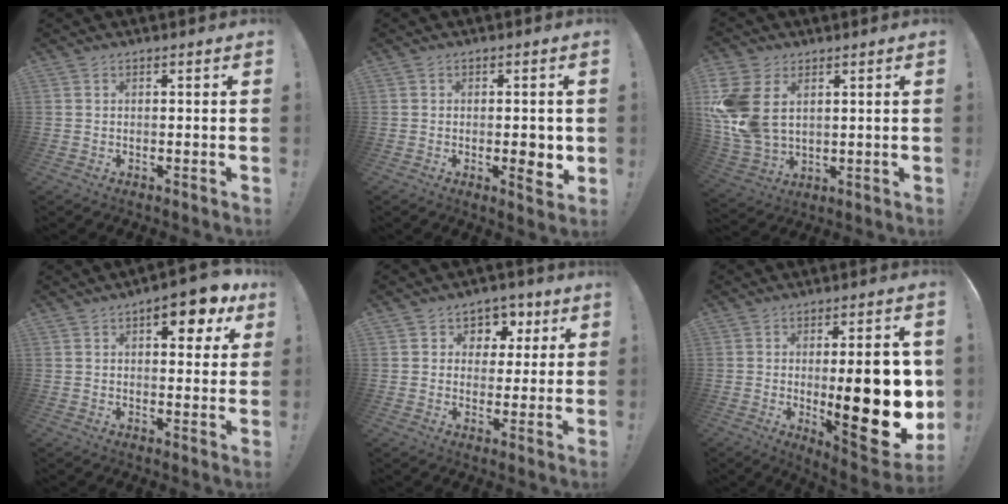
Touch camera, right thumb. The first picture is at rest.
{"total": 4.5, "force": [-0.4, 1.8, 4.1], "torque": [-0.044, -0.001, -0.006]}
{"total": 14.3, "force": [3.7, 10.2, 9.2], "torque": [-0.192, -0.016, 0.073]}
{"total": 9.6, "force": [4.7, 4.0, 7.4], "torque": [-0.078, -0.022, 0.072]}
{"total": 6.6, "force": [2.2, 6.0, 1.4], "torque": [-0.013, -0.013, 0.044]}
{"total": 24.2, "force": [-1.2, 8.2, 22.7], "torque": [-0.304, -0.021, -0.004]}